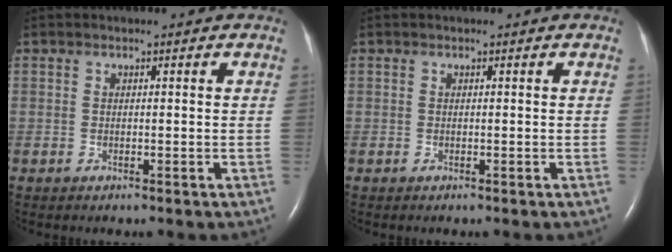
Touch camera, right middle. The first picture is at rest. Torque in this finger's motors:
{"motor_torque": [-0.06, 0.10, 0.00, 0.01]}